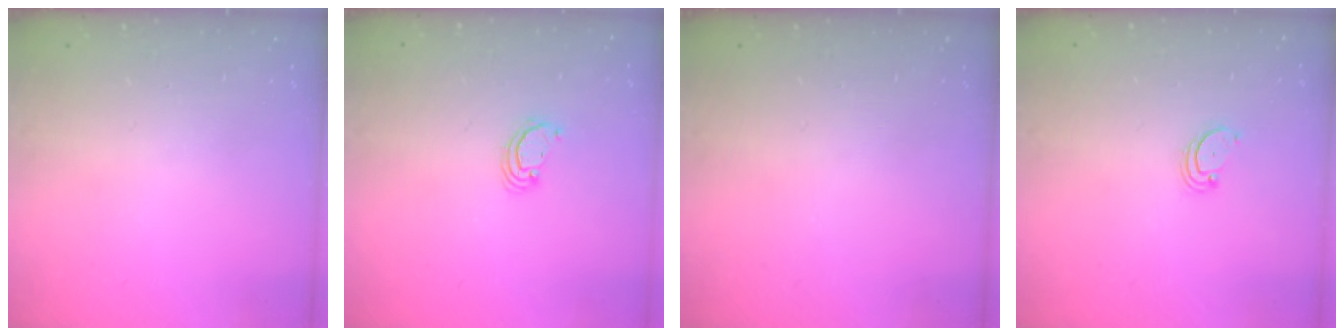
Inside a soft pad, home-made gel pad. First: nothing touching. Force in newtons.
{"total": 2.6, "press": 2.6, "slide": 0.2}
{"total": 0.0}
{"total": 2.2, "press": 2.2, "slide": 0.2}